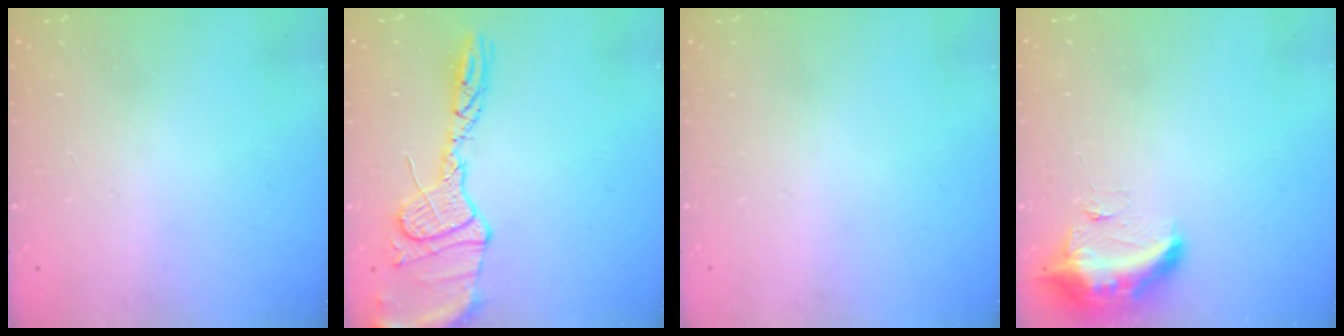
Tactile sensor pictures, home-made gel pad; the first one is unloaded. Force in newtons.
{"total": 14.8, "press": 14.8, "slide": 1.1}
{"total": 0.0}
{"total": 9.6, "press": 9.6, "slide": 0.6}